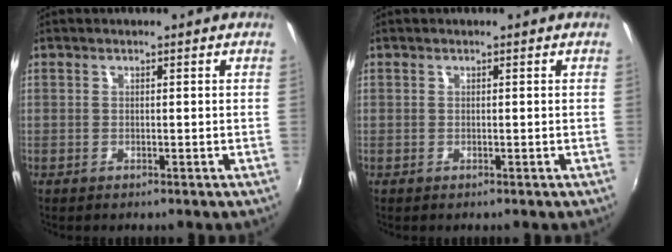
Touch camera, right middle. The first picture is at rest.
{"total": 0.0}